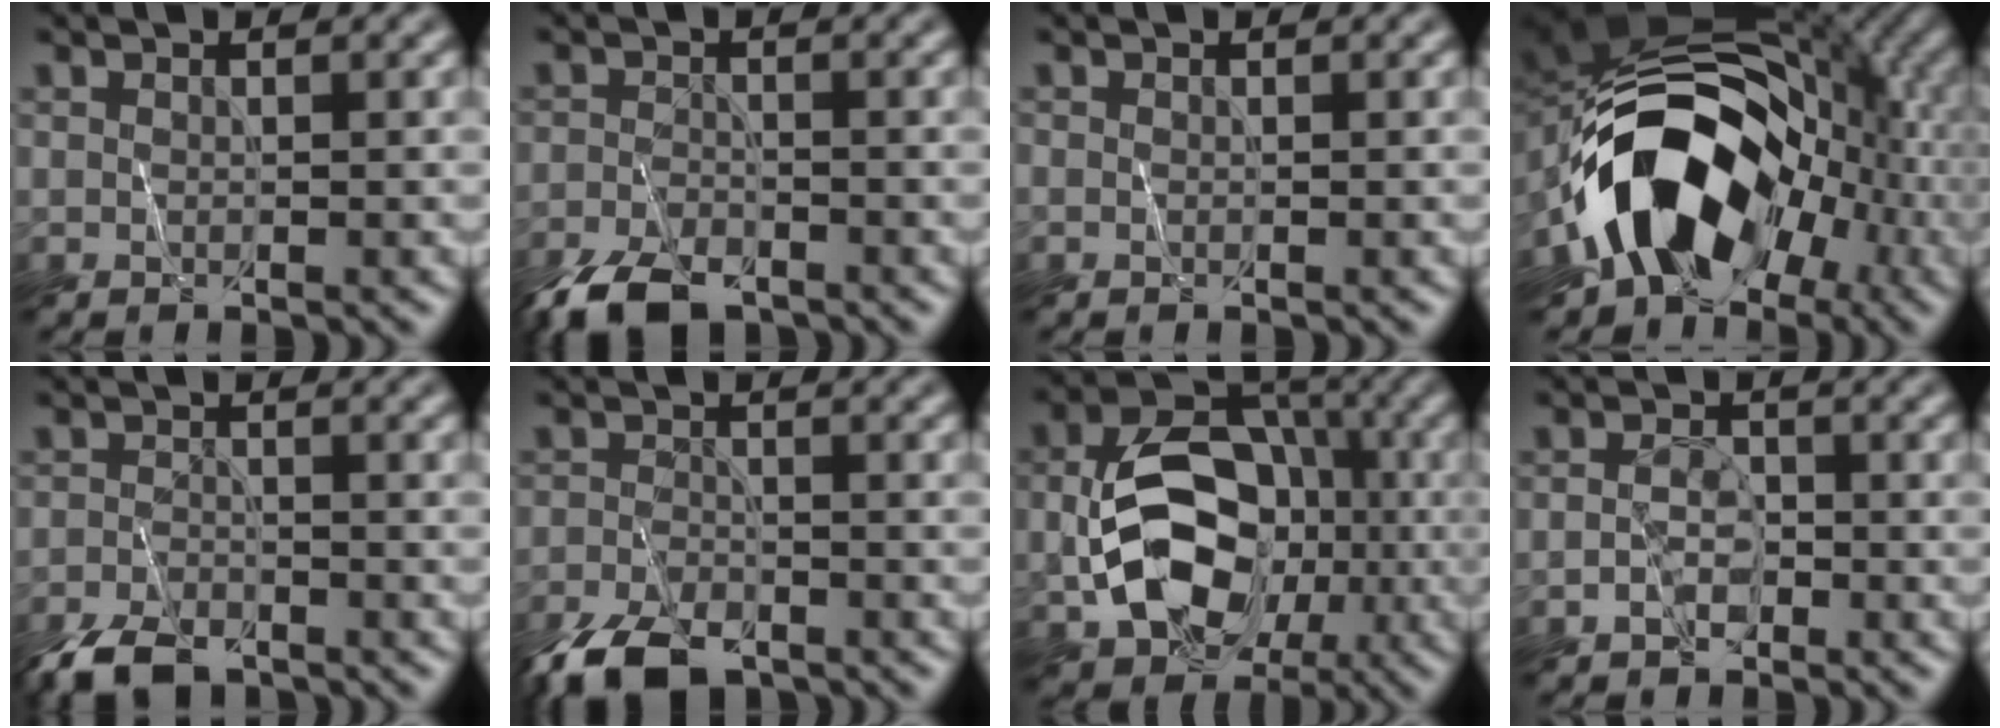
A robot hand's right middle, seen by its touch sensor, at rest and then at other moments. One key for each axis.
{"total": 5.7, "fx": -5.1, "fy": 1.7, "fz": 1.8, "tx": -0.042, "ty": -0.023, "tz": -0.097}
{"total": 0.0}
{"total": 11.1, "fx": -5.9, "fy": 7.5, "fz": 5.8, "tx": -0.077, "ty": 0.002, "tz": -0.112}
{"total": 4.7, "fx": -4.4, "fy": 1.3, "fz": 1.0, "tx": -0.022, "ty": -0.016, "tz": -0.084}
{"total": 6.3, "fx": -5.5, "fy": 2.1, "fz": 2.3, "tx": -0.054, "ty": -0.027, "tz": -0.104}
{"total": 8.9, "fx": -2.8, "fy": 6.3, "fz": 5.6, "tx": -0.096, "ty": 0.001, "tz": -0.045}
{"total": 1.8, "fx": -1.7, "fy": 0.5, "fz": 0.0, "tx": 0.002, "ty": -0.002, "tz": -0.032}